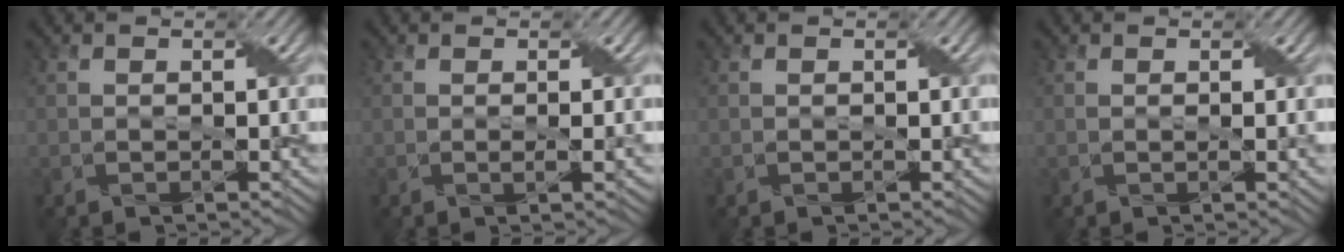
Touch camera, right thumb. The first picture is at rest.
{"total": 1.6, "force": [0.0, 0.2, 1.5], "torque": [-0.029, 0.003, -0.002]}
{"total": 0.0}
{"total": 0.9, "force": [0.2, 0.0, 0.9], "torque": [-0.017, 0.002, 0.001]}